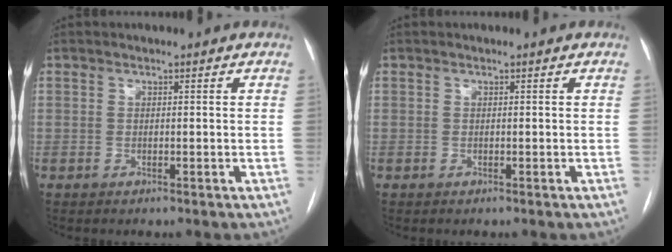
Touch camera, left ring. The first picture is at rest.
{"total": 0.0}